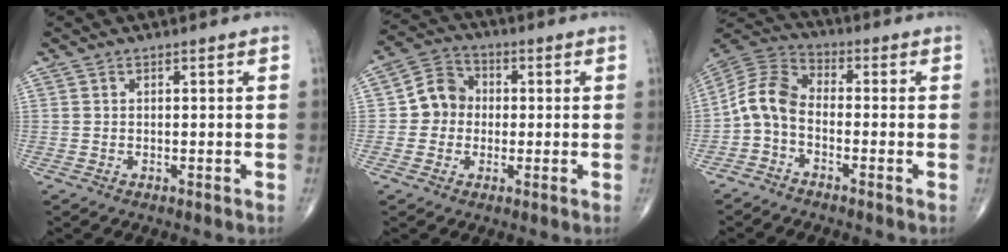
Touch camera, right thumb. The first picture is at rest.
{"total": 7.1, "force": [-0.2, 6.4, 3.0], "torque": [-0.023, 0.021, -0.018]}
{"total": 7.5, "force": [-2.3, 4.6, 5.5], "torque": [-0.105, 0.038, -0.064]}